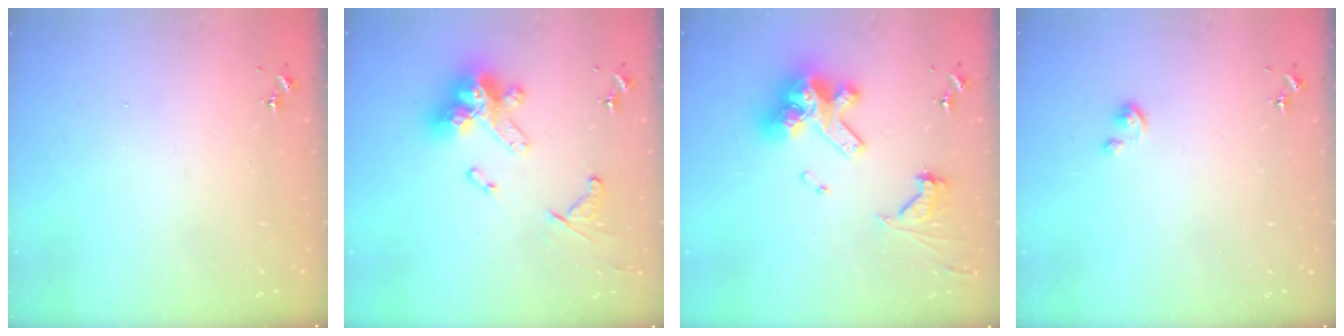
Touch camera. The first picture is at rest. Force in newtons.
{"total": 18.5, "press": 18.4, "slide": 1.7}
{"total": 18.7, "press": 18.5, "slide": 2.2}
{"total": 2.7, "press": 2.7, "slide": 0.3}